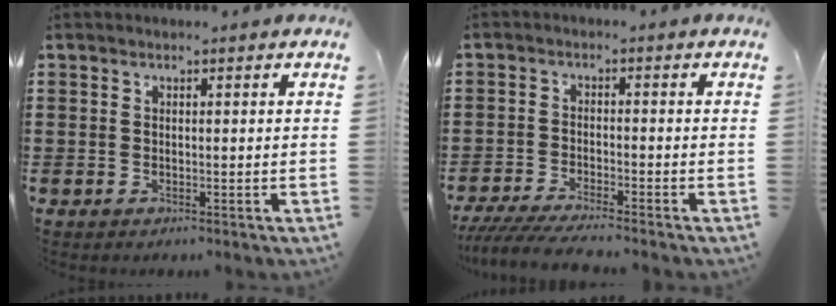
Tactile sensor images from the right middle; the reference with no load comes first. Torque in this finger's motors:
{"motor_torque": [2.14, 0.00, 0.08, 0.02]}